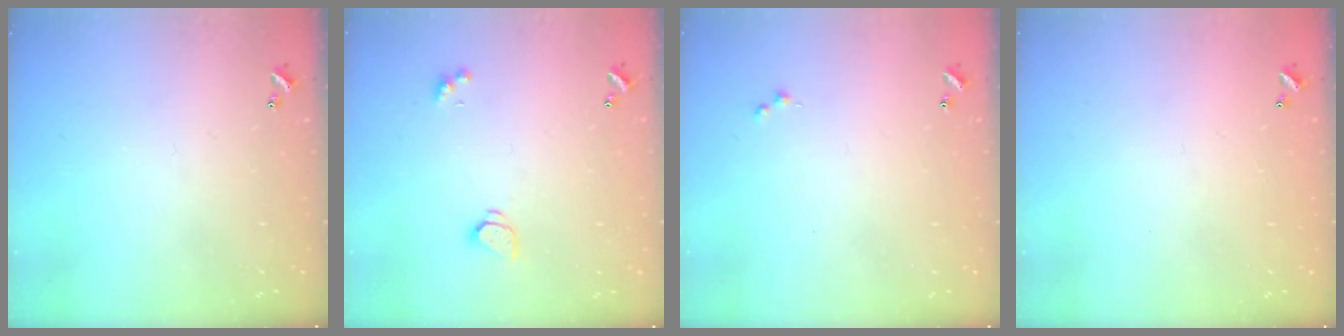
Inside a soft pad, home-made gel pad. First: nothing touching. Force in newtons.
{"total": 1.6, "press": 1.6, "slide": 0.3}
{"total": 0.0}
{"total": 2.8, "press": 2.8, "slide": 0.1}